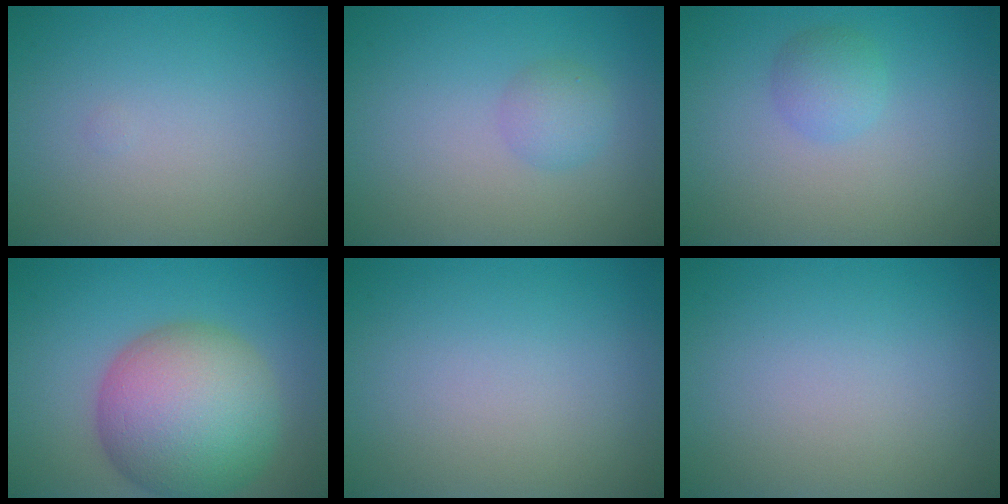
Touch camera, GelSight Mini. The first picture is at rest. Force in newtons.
{"total": 1.7, "press": 1.7, "slide": 0.1}
{"total": 1.9, "press": 1.9, "slide": 0.1}
{"total": 11.2, "press": 11.2, "slide": 0.3}
{"total": 0.0}
{"total": 0.0}